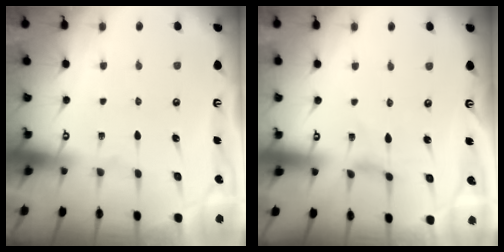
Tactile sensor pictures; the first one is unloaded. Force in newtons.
{"total": 0.6, "press": 0.6, "slide": 0.2}